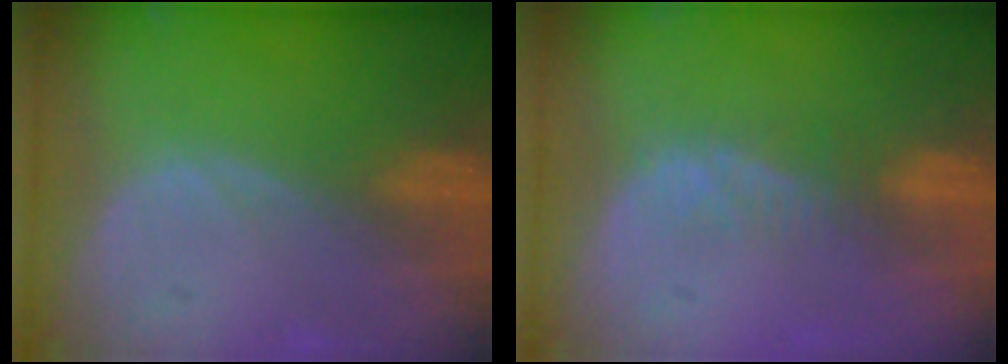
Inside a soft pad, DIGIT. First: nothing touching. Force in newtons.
{"total": 2.8, "press": 2.3, "slide": 1.7}